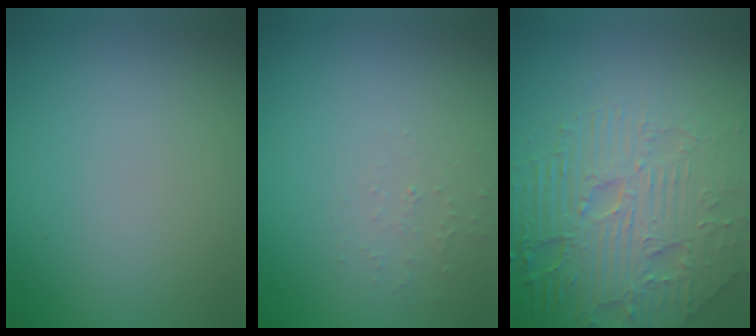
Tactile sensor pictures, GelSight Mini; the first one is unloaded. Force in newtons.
{"total": 0.8, "press": 0.8, "slide": 0.3}
{"total": 8.3, "press": 6.1, "slide": 5.7}